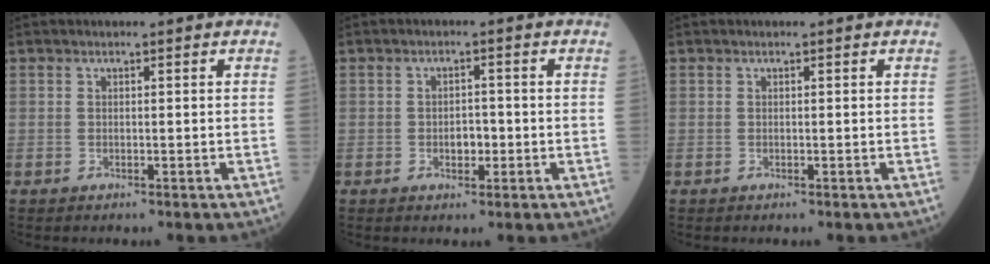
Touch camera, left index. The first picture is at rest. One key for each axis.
{"total": 2.4, "fx": -0.7, "fy": 1.5, "fz": 1.8, "tx": -0.025, "ty": 0.005, "tz": -0.009}
{"total": 0.0}